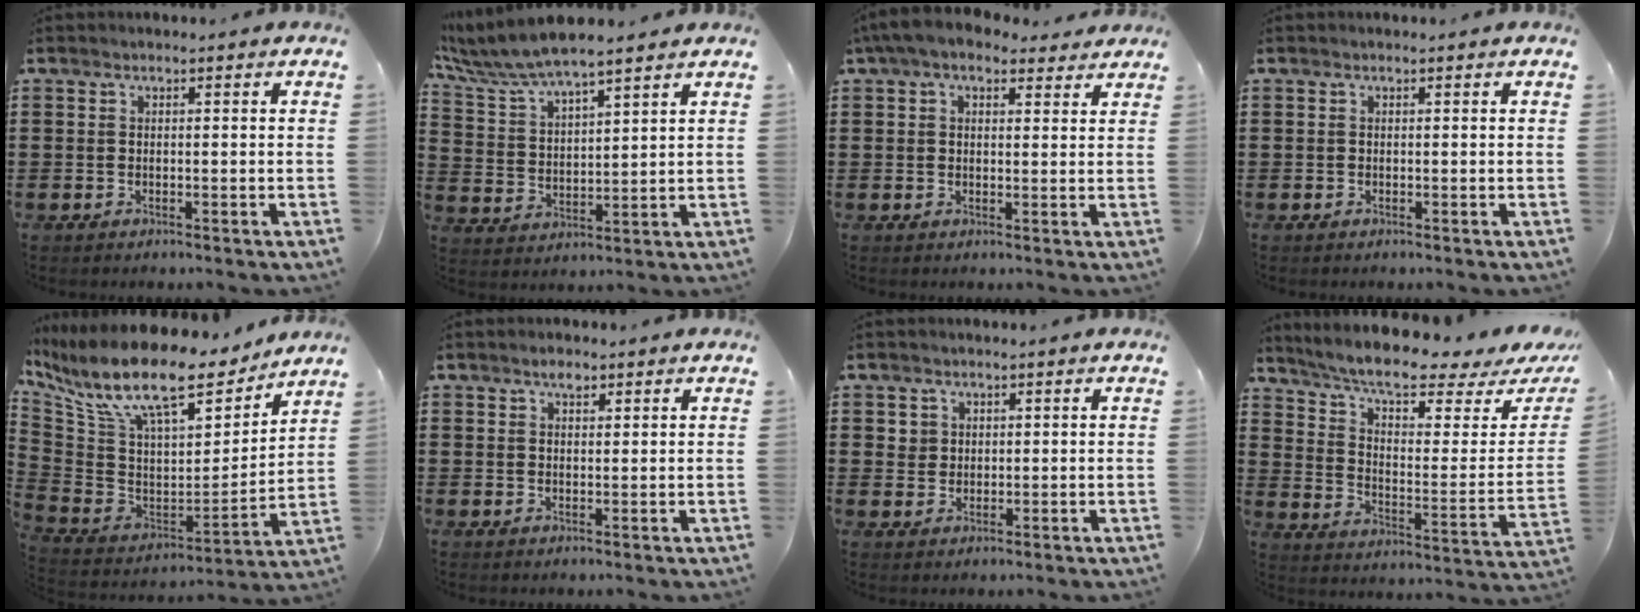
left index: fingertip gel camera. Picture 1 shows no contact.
{"total": 6.7, "force": [6.2, 0.8, 2.5], "torque": [-0.076, -0.026, 0.107]}
{"total": 5.1, "force": [3.9, 2.1, 2.4], "torque": [-0.061, 0.000, 0.072]}
{"total": 0.0}
{"total": 14.4, "force": [10.4, 4.0, 9.1], "torque": [-0.203, -0.064, 0.177]}
{"total": 1.9, "force": [1.3, 1.0, 1.0], "torque": [-0.015, 0.001, 0.021]}
{"total": 2.2, "force": [1.0, 1.9, 0.2], "torque": [-0.012, 0.007, 0.018]}
{"total": 8.1, "force": [6.6, 0.8, 4.7], "torque": [-0.112, -0.049, 0.111]}